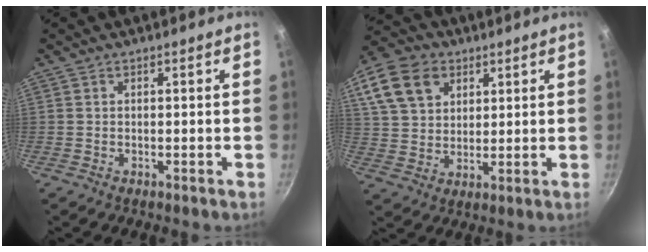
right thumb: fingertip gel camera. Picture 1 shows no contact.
{"total": 17.7, "force": [8.3, 13.0, 8.7], "torque": [-0.179, 0.013, 0.154]}